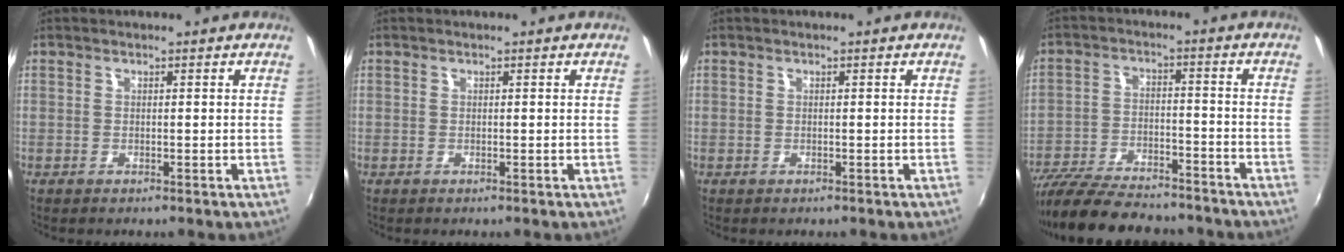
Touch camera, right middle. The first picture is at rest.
{"total": 0.0}
{"total": 0.0}
{"total": 21.1, "force": [-17.9, 5.9, 9.5], "torque": [-0.197, -0.030, -0.277]}